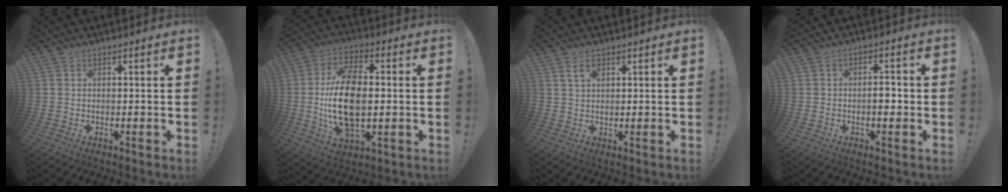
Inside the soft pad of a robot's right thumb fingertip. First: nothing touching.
{"total": 17.2, "force": [-0.5, 9.5, 14.3], "torque": [-0.268, -0.006, -0.014]}
{"total": 3.1, "force": [1.7, 1.8, 1.9], "torque": [-0.029, -0.003, 0.030]}
{"total": 3.5, "force": [-1.0, 1.6, 3.0], "torque": [-0.035, 0.003, -0.021]}